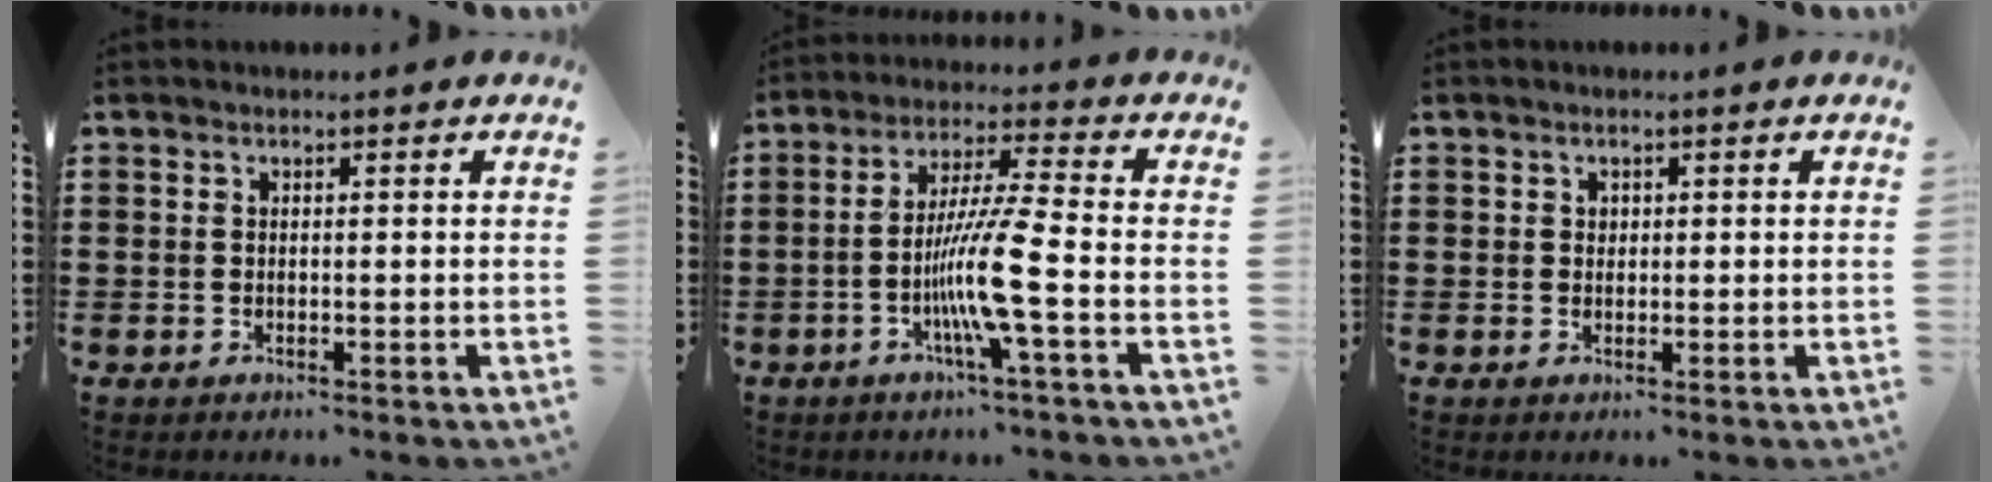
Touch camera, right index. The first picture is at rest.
{"total": 9.7, "force": [-3.3, -0.6, 9.1], "torque": [-0.182, -0.016, -0.069]}
{"total": 0.9, "force": [0.3, 0.7, 0.3], "torque": [-0.008, 0.004, 0.007]}